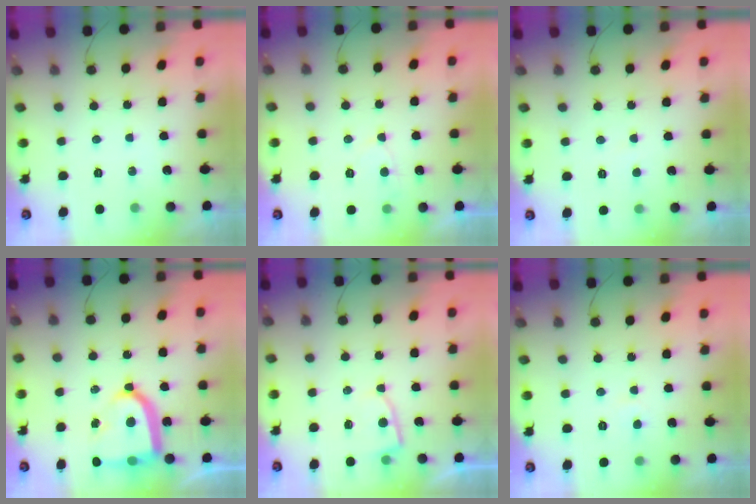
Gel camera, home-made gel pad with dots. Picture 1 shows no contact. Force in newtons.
{"total": 3.5, "press": 3.5, "slide": 0.4}
{"total": 1.7, "press": 1.7, "slide": 0.2}
{"total": 16.0, "press": 15.9, "slide": 1.3}
{"total": 4.5, "press": 4.5, "slide": 0.5}
{"total": 2.8, "press": 2.8, "slide": 0.3}